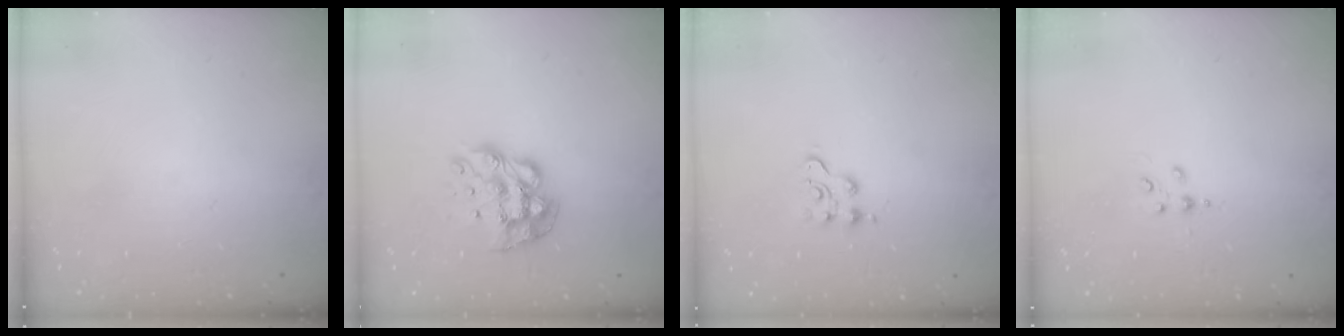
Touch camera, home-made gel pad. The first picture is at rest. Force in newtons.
{"total": 10.8, "press": 10.8, "slide": 0.9}
{"total": 4.1, "press": 4.1, "slide": 0.5}
{"total": 2.8, "press": 2.8, "slide": 0.4}